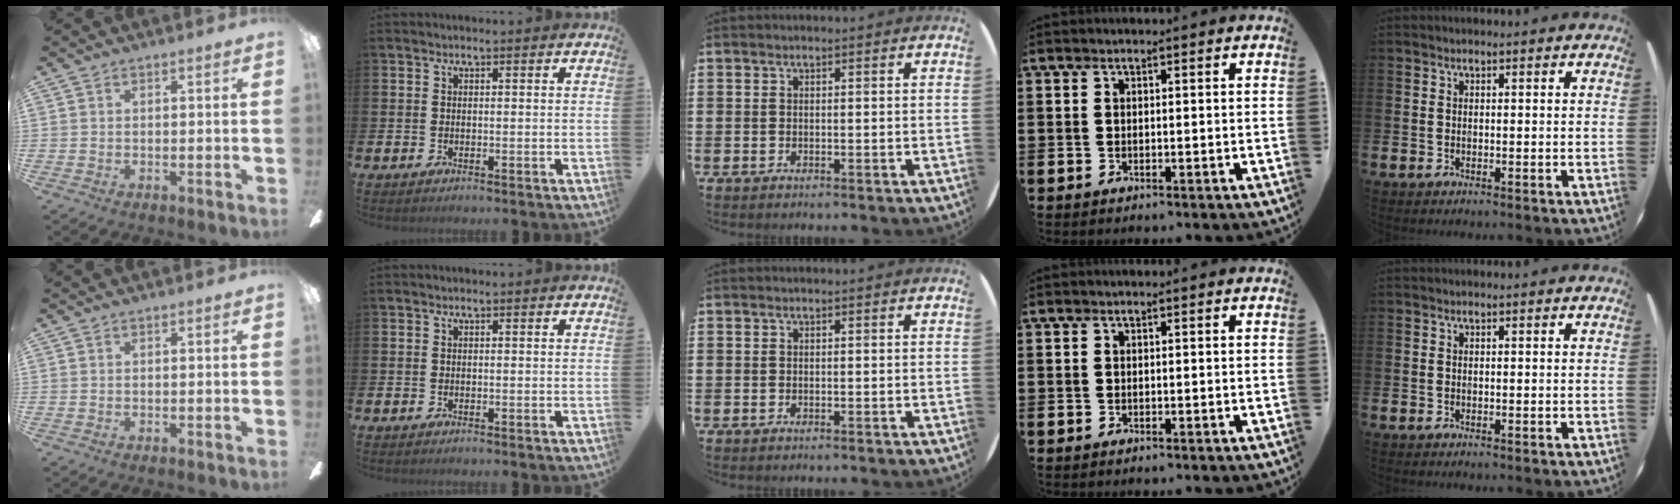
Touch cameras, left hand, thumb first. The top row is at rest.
{}